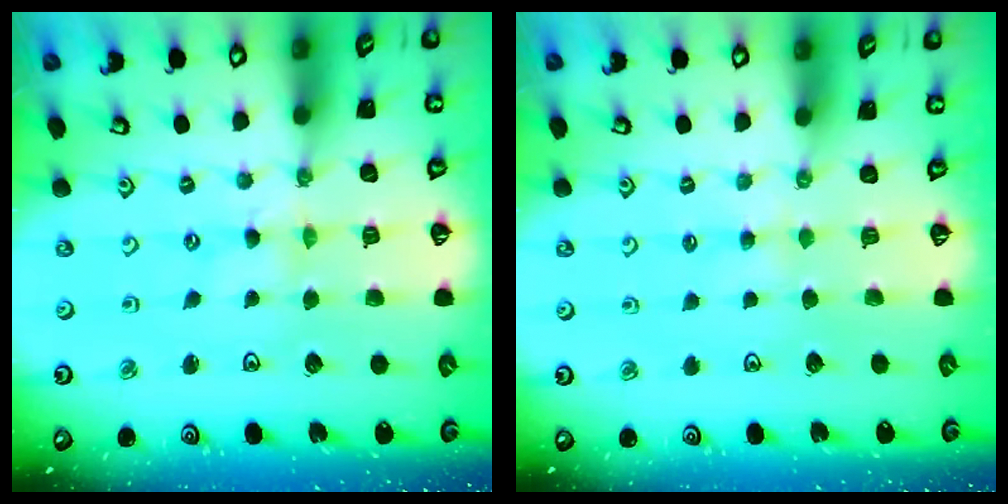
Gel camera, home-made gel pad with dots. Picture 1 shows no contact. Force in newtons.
{"total": 2.3, "press": 2.2, "slide": 0.5}